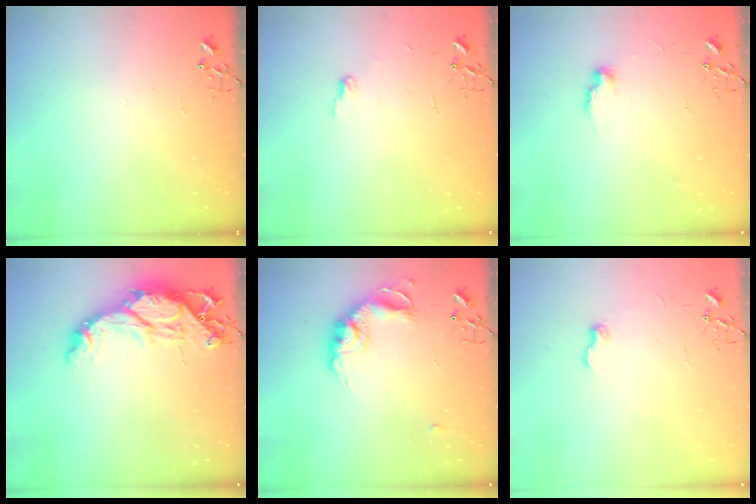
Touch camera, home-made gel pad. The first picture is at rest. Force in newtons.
{"total": 5.5, "press": 5.5, "slide": 0.6}
{"total": 8.0, "press": 8.0, "slide": 0.7}
{"total": 14.8, "press": 14.7, "slide": 1.3}
{"total": 14.7, "press": 14.7, "slide": 0.8}
{"total": 6.2, "press": 6.1, "slide": 0.8}